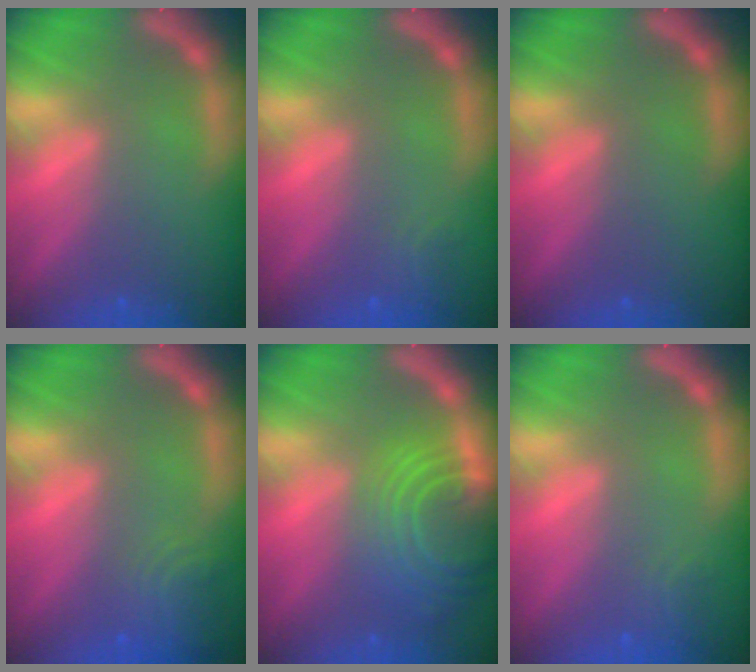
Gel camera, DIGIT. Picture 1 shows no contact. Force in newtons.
{"total": 1.4}
{"total": 0.0}
{"total": 4.0}
{"total": 10.0}
{"total": 1.4}